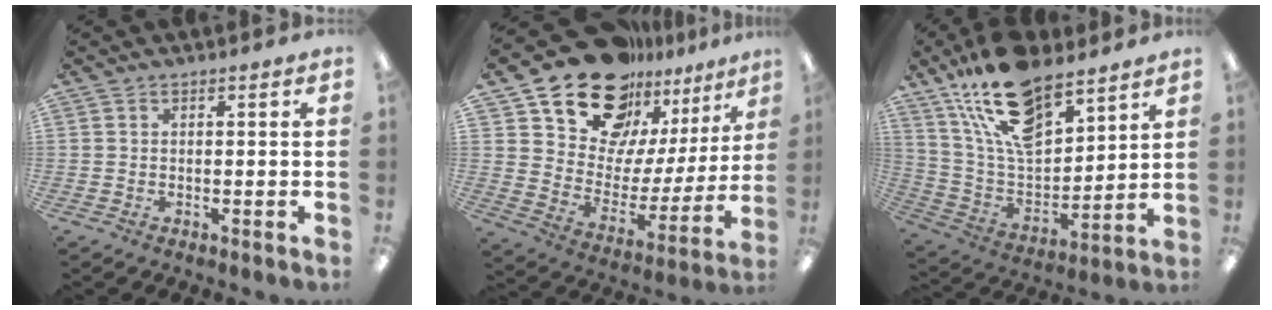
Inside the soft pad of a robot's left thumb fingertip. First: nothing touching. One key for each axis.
{"total": 20.6, "fx": 16.8, "fy": 10.3, "fz": 5.9, "tx": -0.112, "ty": -0.126, "tz": 0.304}
{"total": 19.7, "fx": 13.8, "fy": 8.7, "fz": 11.1, "tx": -0.211, "ty": -0.067, "tz": 0.247}